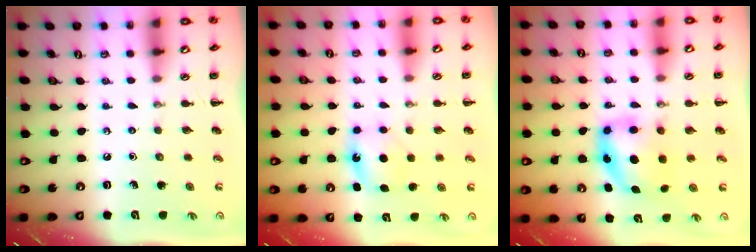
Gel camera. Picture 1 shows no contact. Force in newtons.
{"total": 5.7, "press": 5.4, "slide": 1.7}
{"total": 7.5, "press": 7.4, "slide": 1.3}